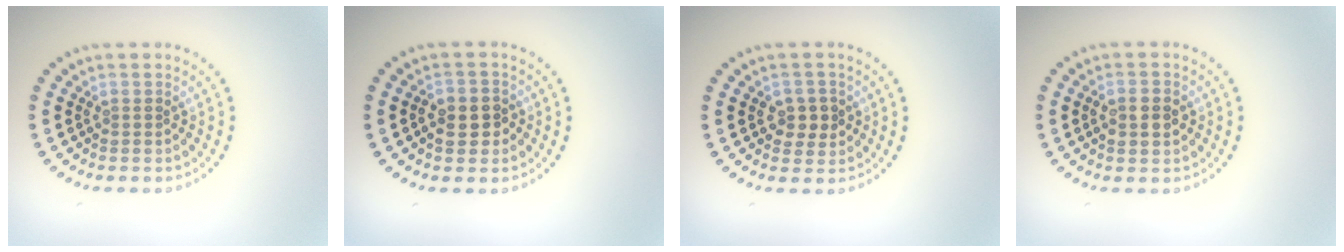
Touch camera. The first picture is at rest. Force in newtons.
{"total": 2.8, "press": 2.7, "slide": 0.6}
{"total": 2.2, "press": 2.2, "slide": 0.5}
{"total": 2.9, "press": 2.9, "slide": 0.2}